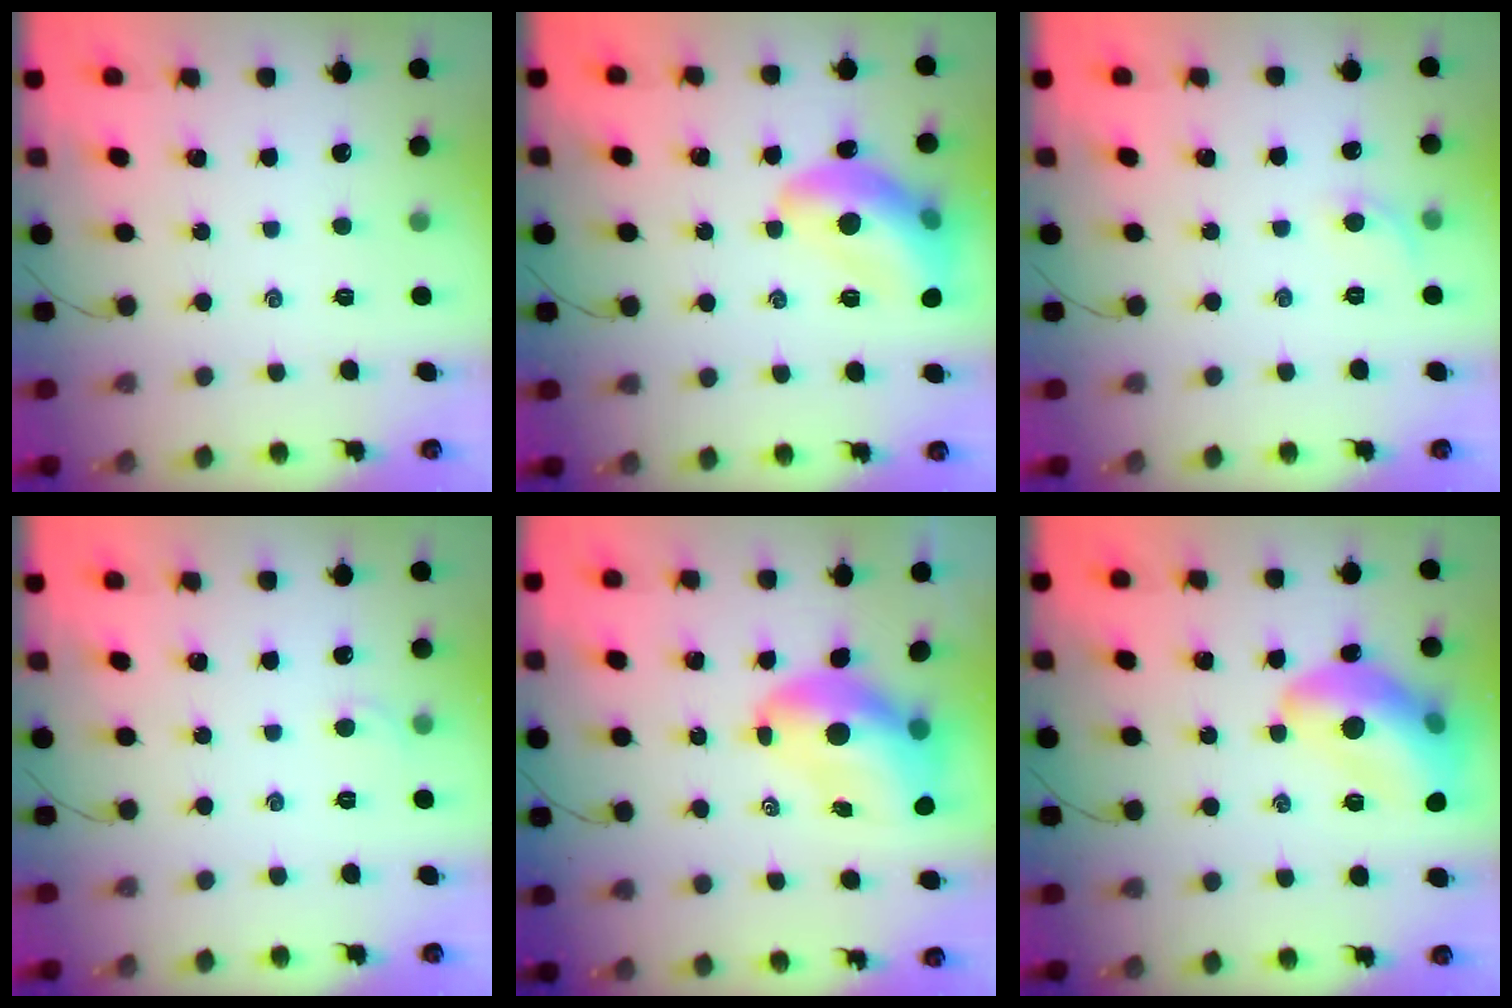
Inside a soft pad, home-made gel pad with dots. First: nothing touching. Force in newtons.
{"total": 15.5, "press": 15.4, "slide": 1.6}
{"total": 4.2, "press": 3.9, "slide": 1.4}
{"total": 2.7, "press": 2.5, "slide": 0.9}
{"total": 10.1, "press": 9.6, "slide": 2.9}
{"total": 16.7, "press": 16.6, "slide": 2.0}